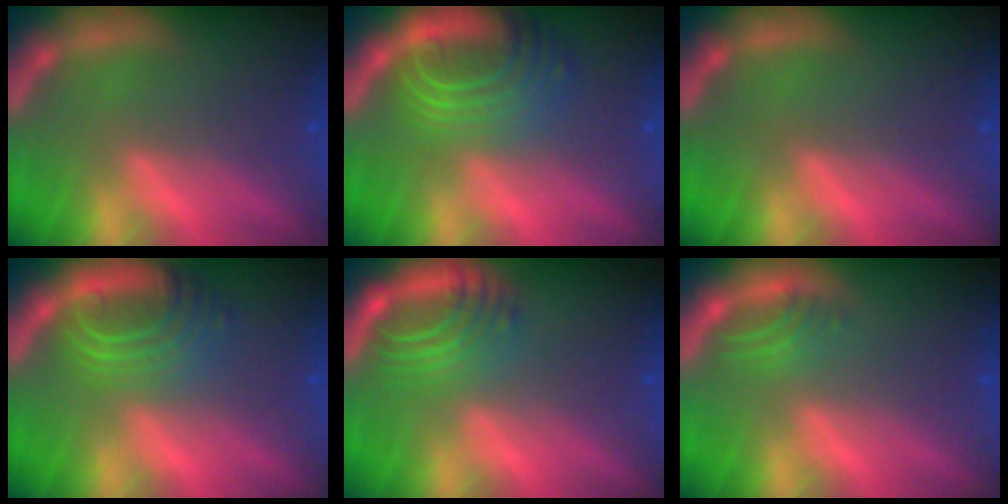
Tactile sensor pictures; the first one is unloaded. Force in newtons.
{"total": 8.1}
{"total": 0.0}
{"total": 6.1}
{"total": 5.5}
{"total": 2.0}